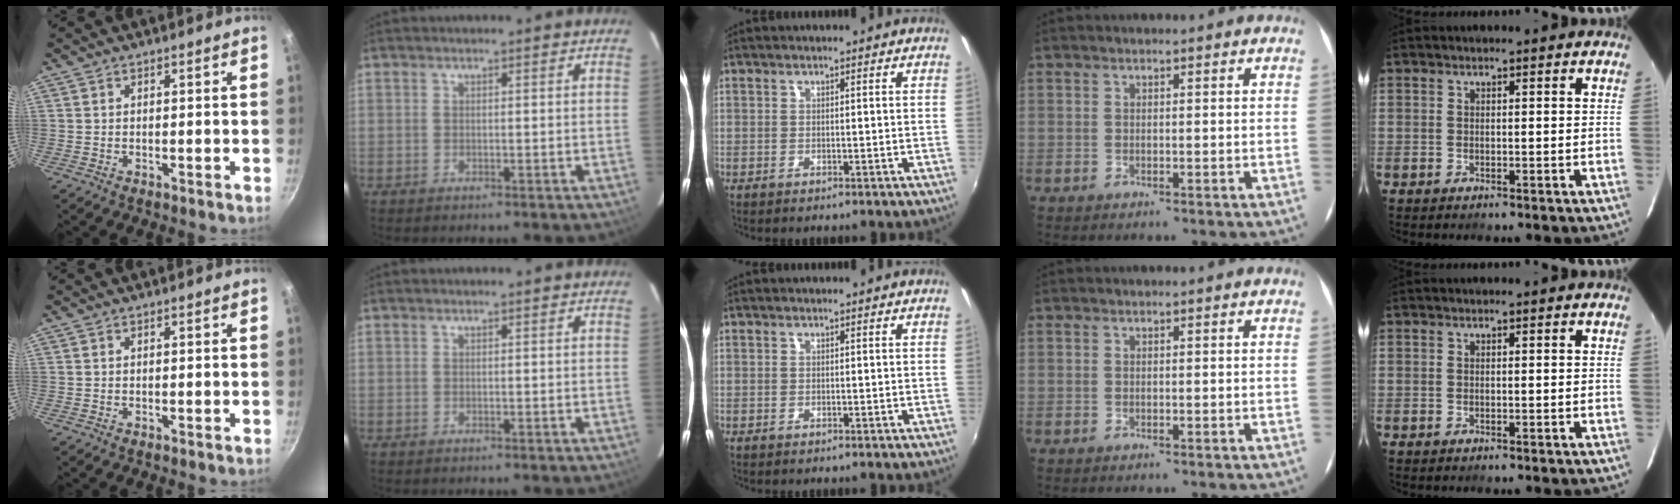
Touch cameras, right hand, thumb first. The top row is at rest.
{}